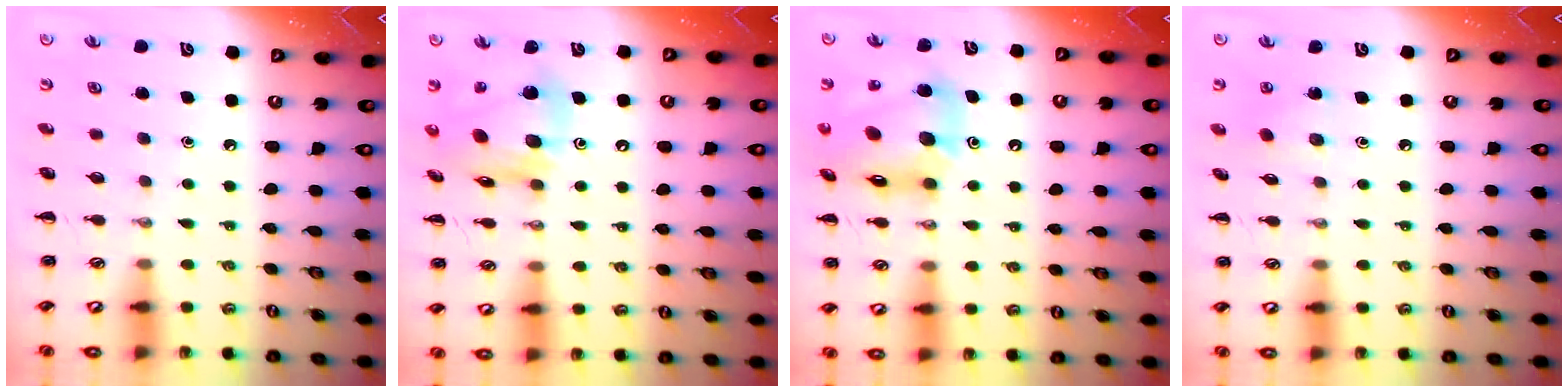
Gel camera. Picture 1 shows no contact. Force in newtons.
{"total": 15.3, "press": 15.0, "slide": 2.9}
{"total": 17.4, "press": 16.9, "slide": 4.0}
{"total": 4.9, "press": 4.7, "slide": 1.2}